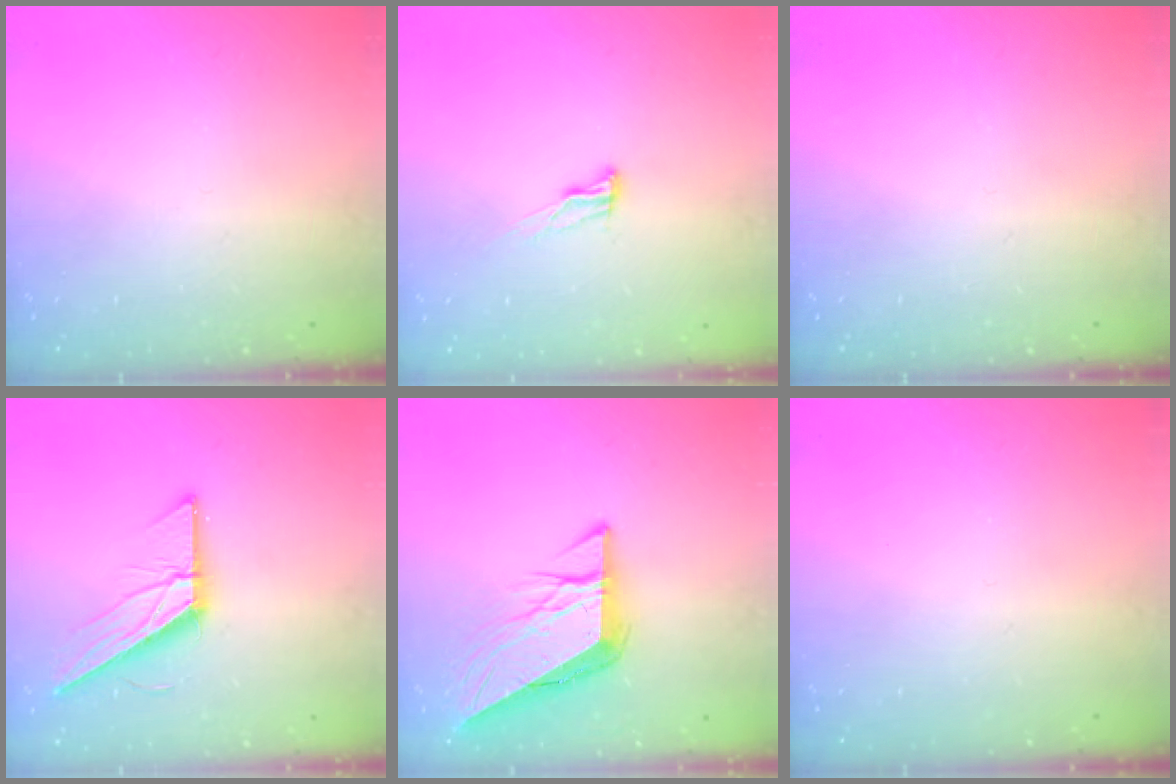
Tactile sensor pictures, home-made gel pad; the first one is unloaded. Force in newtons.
{"total": 6.5, "press": 6.5, "slide": 0.7}
{"total": 0.0}
{"total": 13.8, "press": 13.8, "slide": 0.4}
{"total": 8.9, "press": 8.9, "slide": 0.9}
{"total": 0.0}